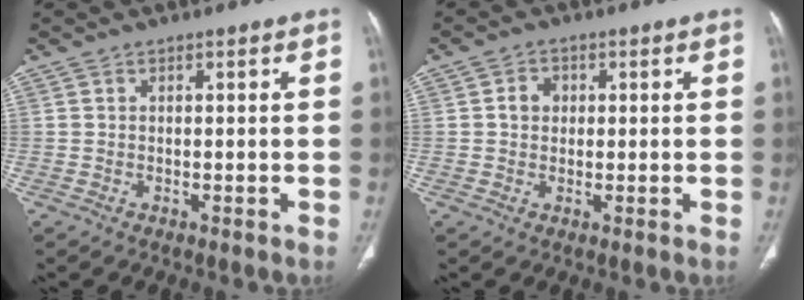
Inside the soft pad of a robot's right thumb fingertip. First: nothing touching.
{"total": 3.1, "force": [0.4, 2.6, 1.5], "torque": [-0.014, 0.006, 0.006]}